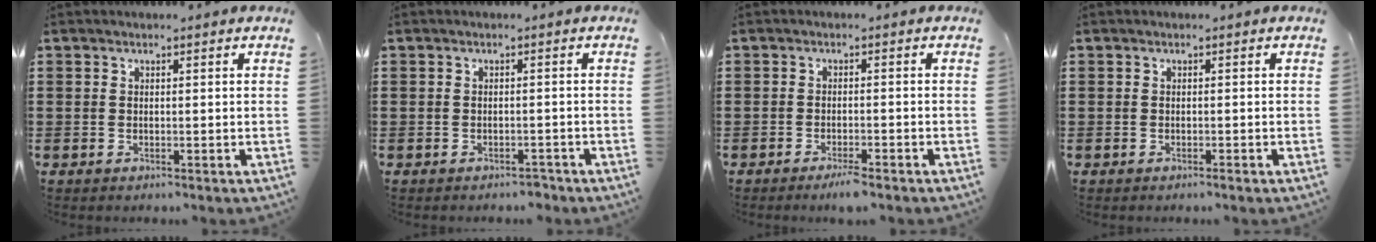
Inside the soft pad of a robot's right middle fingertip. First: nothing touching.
{"total": 1.2, "force": [-1.2, 0.4, 0.0], "torque": [-0.006, 0.001, -0.026]}
{"total": 2.1, "force": [-1.7, 0.2, 1.2], "torque": [-0.021, 0.002, -0.032]}
{"total": 0.5, "force": [-0.4, 0.1, 0.3], "torque": [-0.009, -0.003, -0.008]}